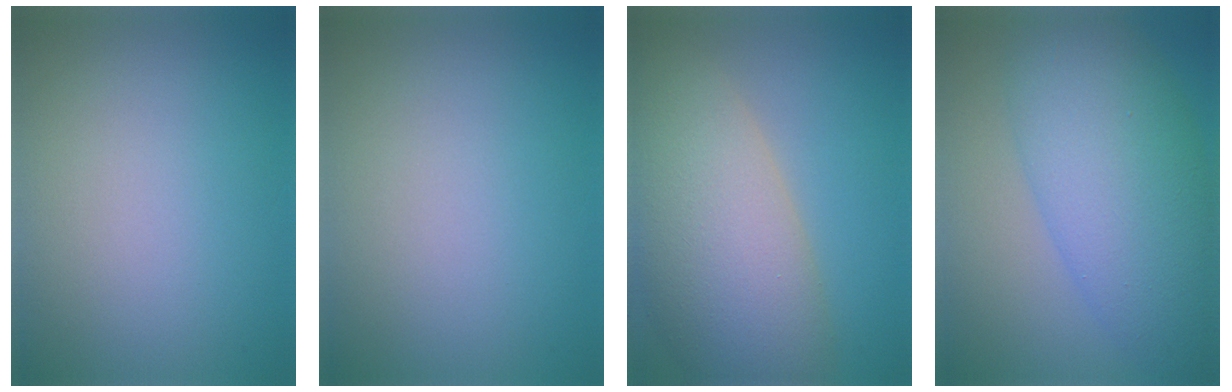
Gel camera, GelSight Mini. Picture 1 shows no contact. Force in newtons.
{"total": 0.0}
{"total": 11.3, "press": 11.3, "slide": 1.2}
{"total": 9.6, "press": 9.6, "slide": 0.3}